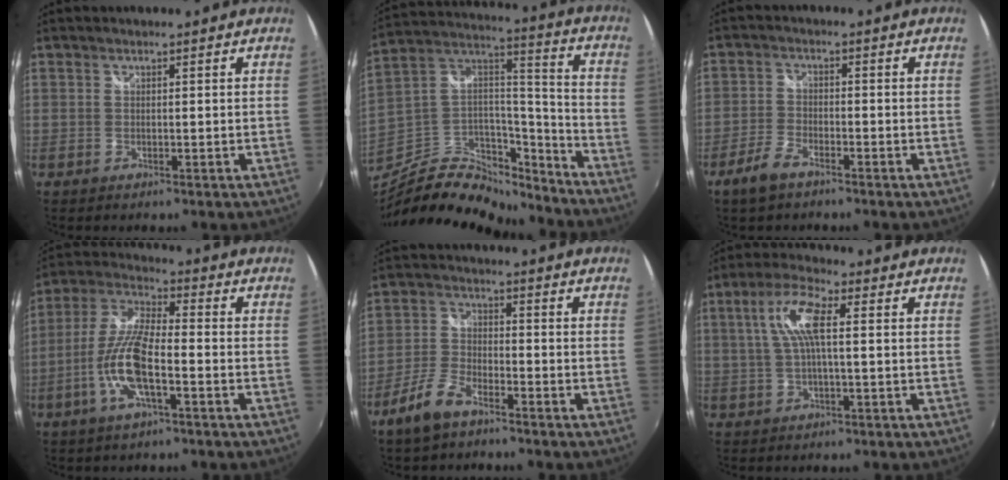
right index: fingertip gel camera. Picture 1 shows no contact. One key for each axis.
{"total": 24.8, "fx": -19.8, "fy": 10.4, "fz": 10.6, "tx": -0.213, "ty": 0.044, "tz": -0.310}
{"total": 5.2, "fx": -3.7, "fy": 2.0, "fz": 3.0, "tx": -0.080, "ty": -0.003, "tz": -0.076}
{"total": 12.3, "fx": -4.1, "fy": 3.2, "fz": 11.1, "tx": -0.237, "ty": -0.003, "tz": -0.082}
{"total": 7.5, "fx": -5.4, "fy": 2.8, "fz": 4.5, "tx": -0.107, "ty": 0.000, "tz": -0.108}
{"total": 8.1, "fx": 1.4, "fy": 2.0, "fz": 7.7, "tx": -0.149, "ty": 0.011, "tz": 0.028}